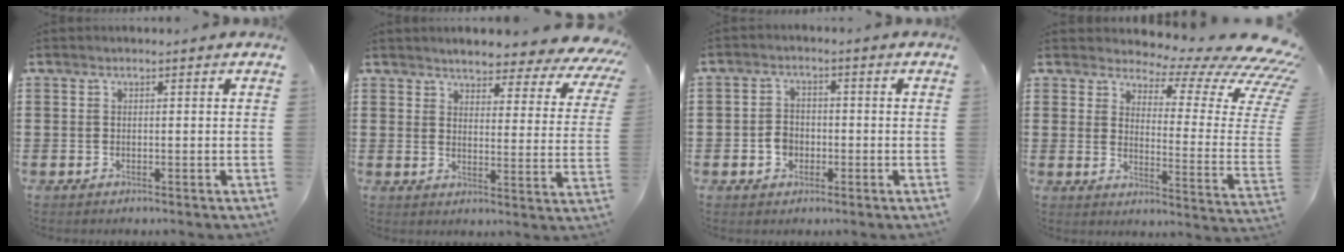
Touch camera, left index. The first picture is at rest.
{"total": 4.1, "force": [3.9, 0.3, 1.0], "torque": [-0.034, -0.032, 0.063]}
{"total": 3.0, "force": [-0.9, 2.5, 1.5], "torque": [-0.034, 0.003, -0.019]}
{"total": 7.5, "force": [5.7, 1.6, 4.7], "torque": [-0.089, -0.055, 0.094]}